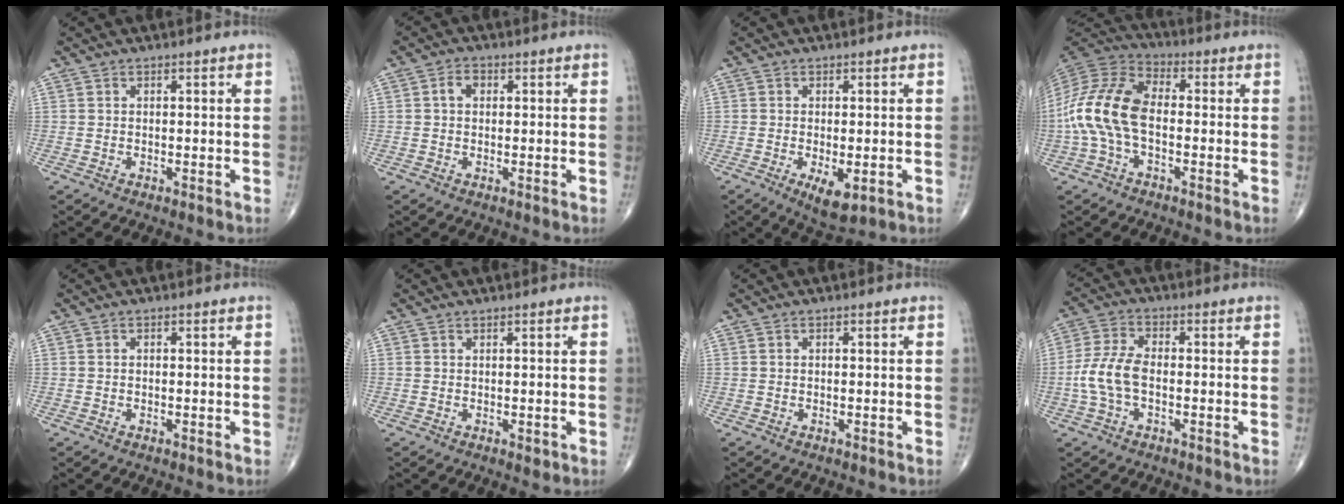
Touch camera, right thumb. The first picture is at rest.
{"total": 2.5, "force": [0.4, 1.8, 1.6], "torque": [-0.024, 0.010, 0.004]}
{"total": 5.3, "force": [-1.7, 2.2, 4.5], "torque": [-0.073, -0.013, -0.020]}
{"total": 14.3, "force": [-1.9, 8.0, 11.7], "torque": [-0.249, 0.035, -0.044]}
{"total": 0.0}
{"total": 0.9, "force": [0.0, 0.5, 0.7], "torque": [-0.006, -0.002, 0.002]}
{"total": 0.0}
{"total": 7.8, "force": [-1.4, 4.1, 6.4], "torque": [-0.152, 0.023, -0.031]}